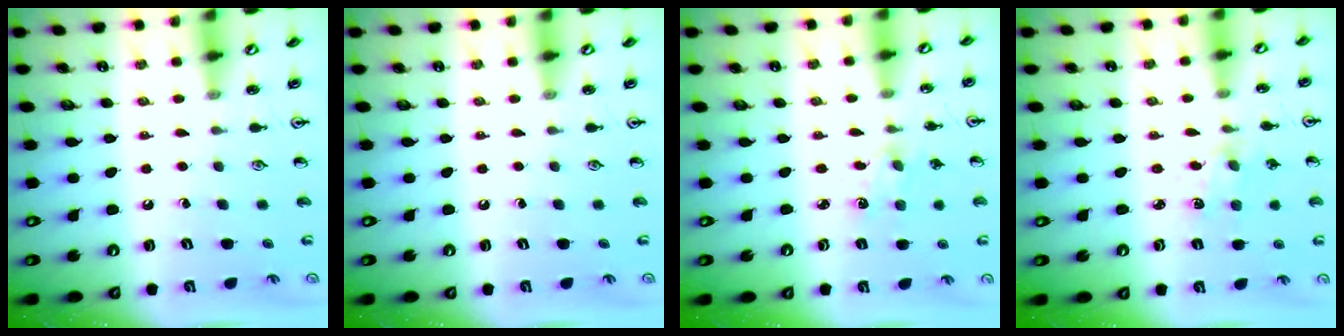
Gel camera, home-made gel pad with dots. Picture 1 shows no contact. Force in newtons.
{"total": 0.0}
{"total": 2.9, "press": 2.9, "slide": 0.4}
{"total": 2.0, "press": 1.9, "slide": 0.3}